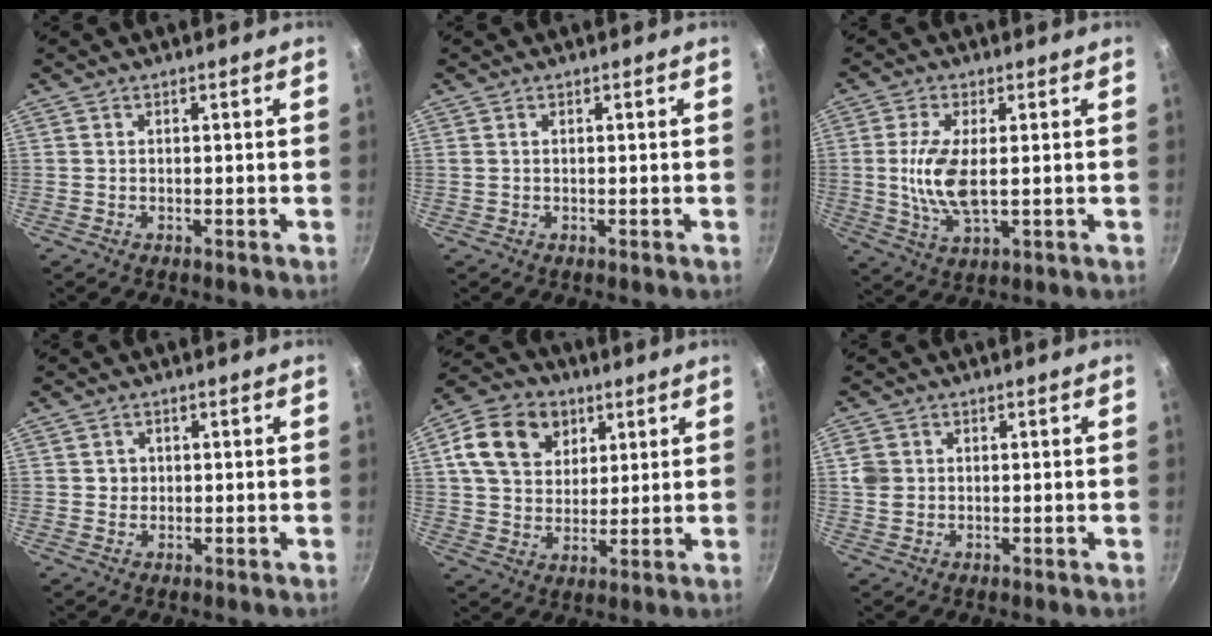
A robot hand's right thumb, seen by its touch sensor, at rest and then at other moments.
{"total": 0.0}
{"total": 8.9, "force": [0.4, 3.8, 8.1], "torque": [-0.168, -0.006, 0.008]}
{"total": 1.6, "force": [0.2, 1.6, 0.3], "torque": [0.005, 0.003, 0.003]}
{"total": 14.2, "force": [5.4, 10.9, 7.3], "torque": [-0.111, -0.003, 0.086]}
{"total": 3.4, "force": [0.4, 3.0, 1.6], "torque": [-0.023, 0.000, 0.007]}